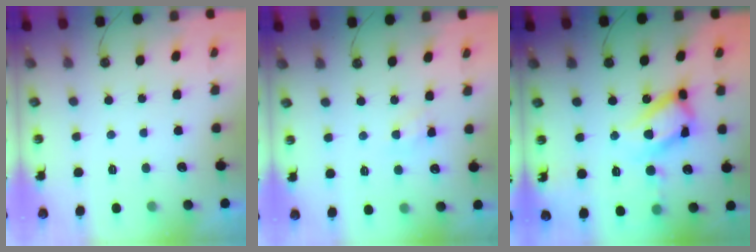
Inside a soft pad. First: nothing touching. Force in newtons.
{"total": 6.8, "press": 6.8, "slide": 0.9}
{"total": 19.6, "press": 19.5, "slide": 1.7}